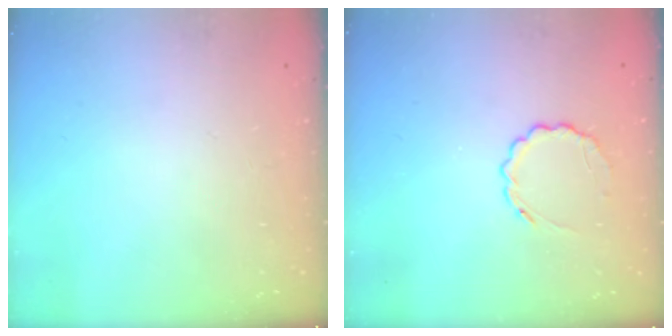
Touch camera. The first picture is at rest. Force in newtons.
{"total": 5.8, "press": 5.6, "slide": 1.6}